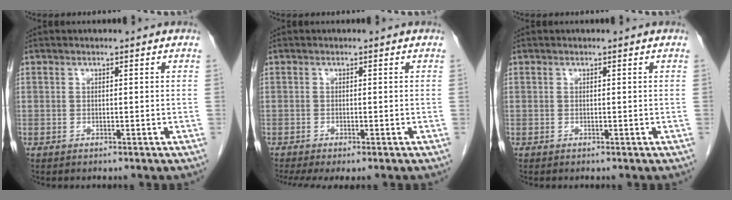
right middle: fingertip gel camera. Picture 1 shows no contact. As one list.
[{"total": 5.1, "force": [-4.0, 1.0, 3.0], "torque": [-0.043, -0.014, -0.064]}, {"total": 0.0}]